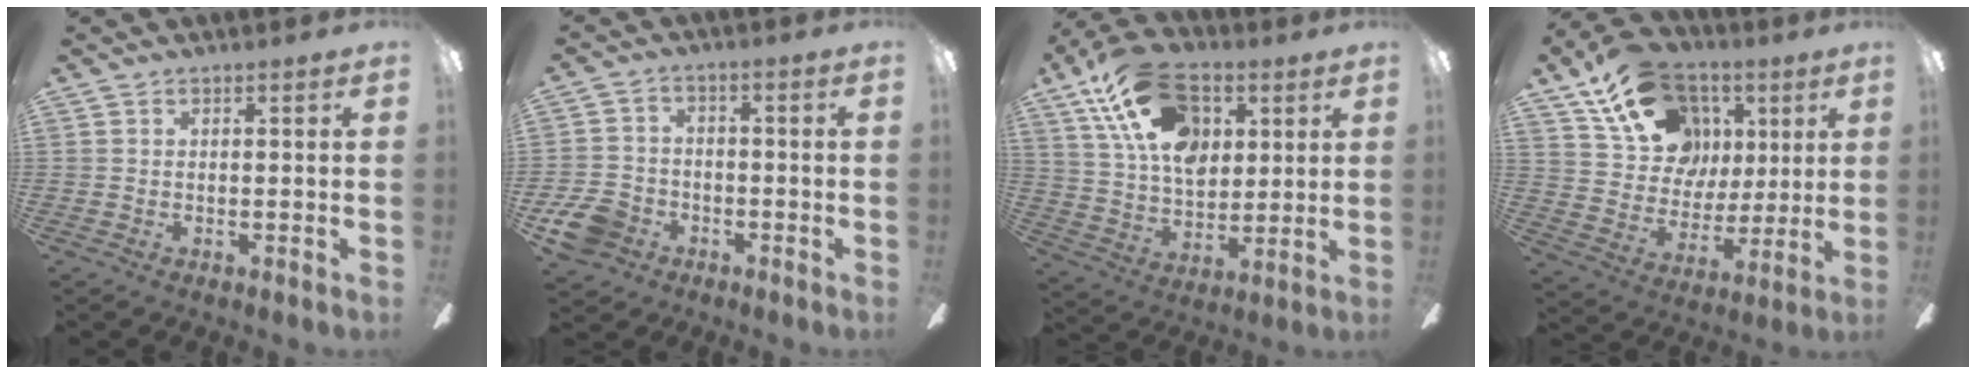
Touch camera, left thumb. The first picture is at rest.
{"total": 8.8, "force": [-4.8, 6.4, 3.5], "torque": [-0.085, 0.038, -0.091]}
{"total": 20.2, "force": [9.4, 12.6, 12.6], "torque": [-0.222, -0.018, 0.174]}
{"total": 20.7, "force": [10.0, 15.1, 10.1], "torque": [-0.168, -0.034, 0.192]}